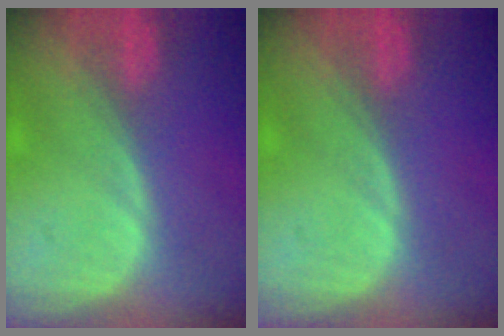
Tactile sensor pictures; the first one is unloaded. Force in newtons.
{"total": 0.0}